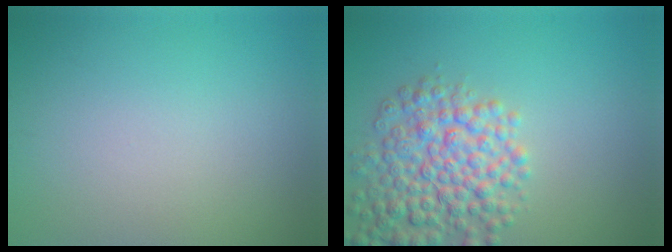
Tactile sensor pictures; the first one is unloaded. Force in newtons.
{"total": 6.5, "press": 6.5, "slide": 0.2}